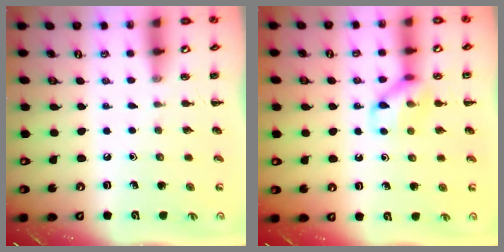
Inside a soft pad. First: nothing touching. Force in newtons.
{"total": 10.9, "press": 10.8, "slide": 1.2}